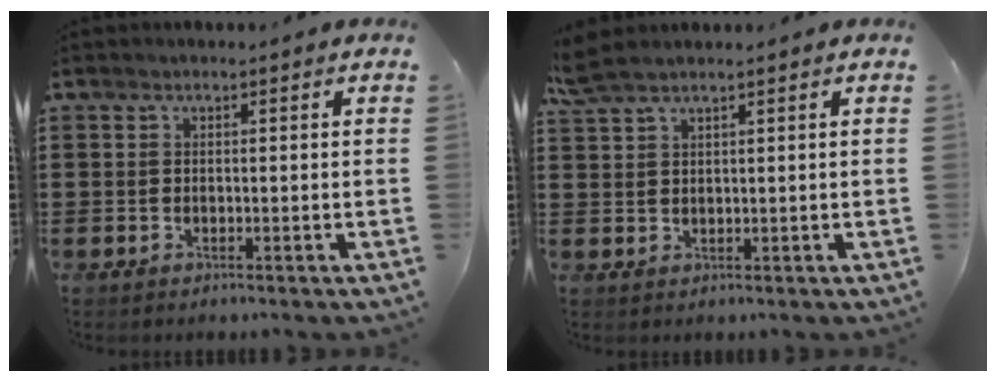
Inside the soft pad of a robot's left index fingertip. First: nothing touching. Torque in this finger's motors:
{"motor_torque": [0.69, 0.82, 0.05, 0.06]}